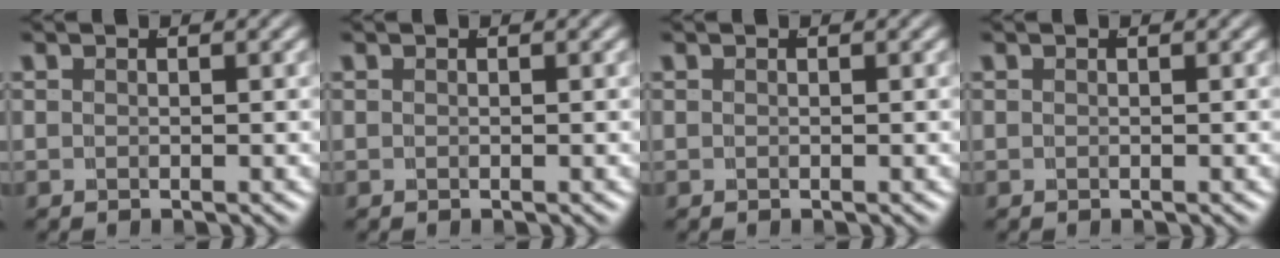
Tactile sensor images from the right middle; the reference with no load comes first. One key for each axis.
{"total": 0.0}
{"total": 0.0}
{"total": 0.0}